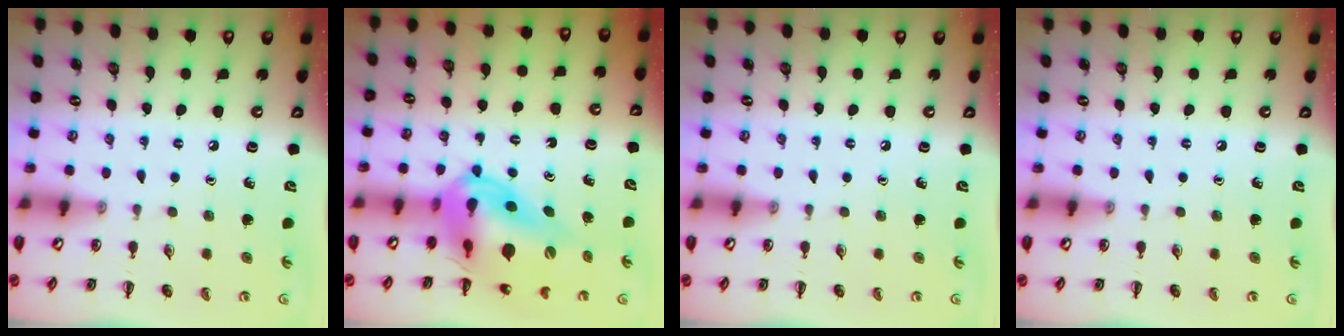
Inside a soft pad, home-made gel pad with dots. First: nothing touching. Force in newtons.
{"total": 16.8, "press": 15.9, "slide": 5.3}
{"total": 0.0}
{"total": 0.0}